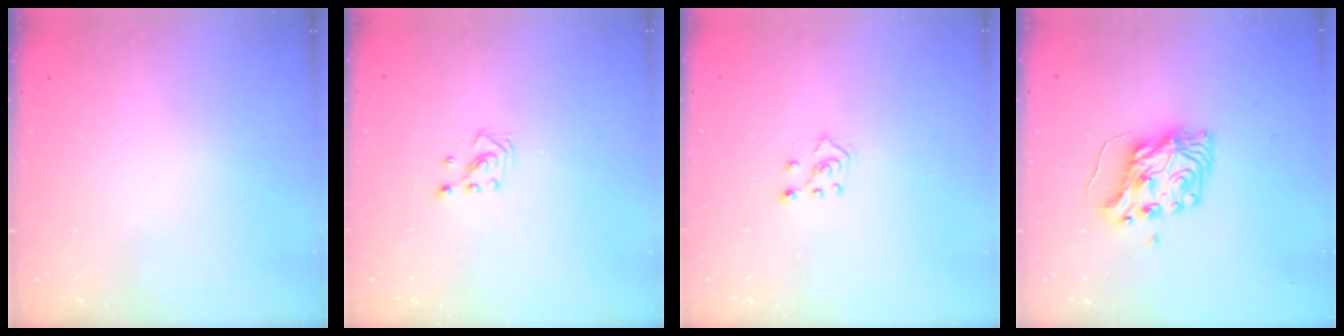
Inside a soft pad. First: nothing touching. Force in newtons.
{"total": 2.6, "press": 2.6, "slide": 0.3}
{"total": 5.0, "press": 4.9, "slide": 0.8}
{"total": 8.9, "press": 8.9, "slide": 0.3}